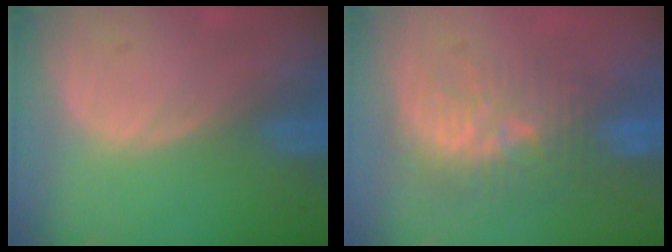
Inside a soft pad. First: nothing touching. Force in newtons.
{"total": 9.2, "press": 8.8, "slide": 2.9}